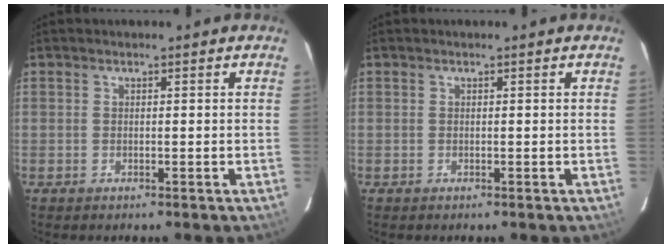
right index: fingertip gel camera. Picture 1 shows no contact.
{"total": 0.0}